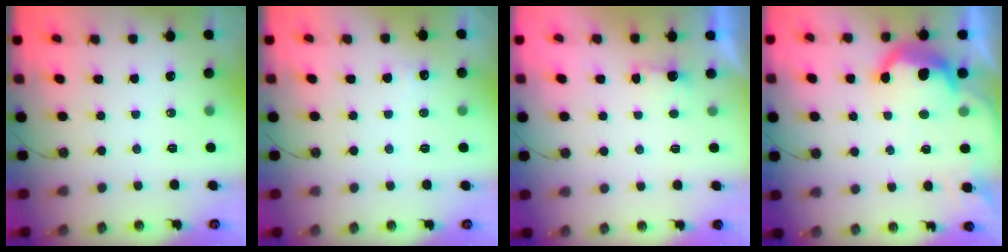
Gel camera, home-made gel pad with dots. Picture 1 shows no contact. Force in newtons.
{"total": 3.9, "press": 3.7, "slide": 1.1}
{"total": 1.6, "press": 1.4, "slide": 0.9}
{"total": 12.1, "press": 12.0, "slide": 0.7}